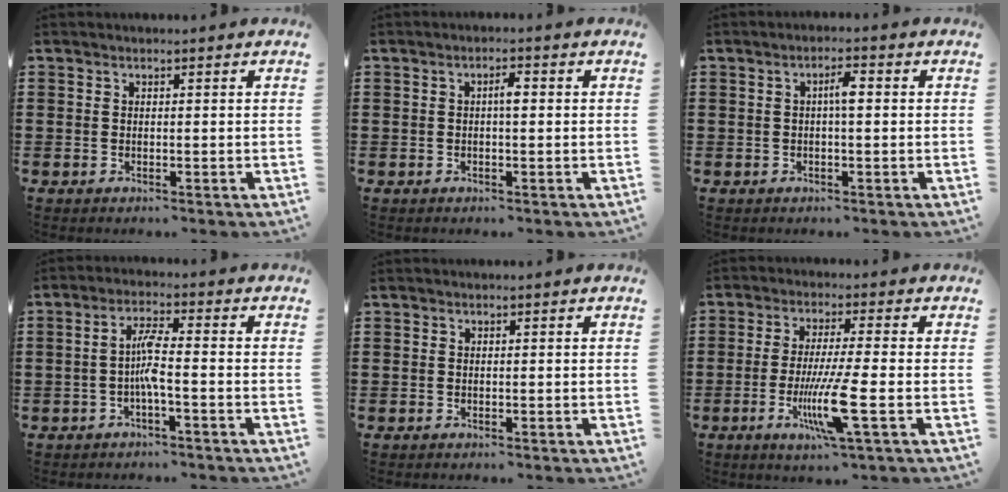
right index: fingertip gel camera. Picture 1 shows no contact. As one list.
[{"total": 2.1, "force": [0.1, 0.6, 2.0], "torque": [-0.038, 0.002, -0.001]}, {"total": 2.7, "force": [0.2, 0.6, 2.6], "torque": [-0.050, 0.002, 0.002]}, {"total": 4.4, "force": [-1.2, 0.5, 4.2], "torque": [-0.087, 0.000, -0.027]}, {"total": 0.0}, {"total": 9.1, "force": [-2.8, 0.4, 8.6], "torque": [-0.177, -0.024, -0.056]}]